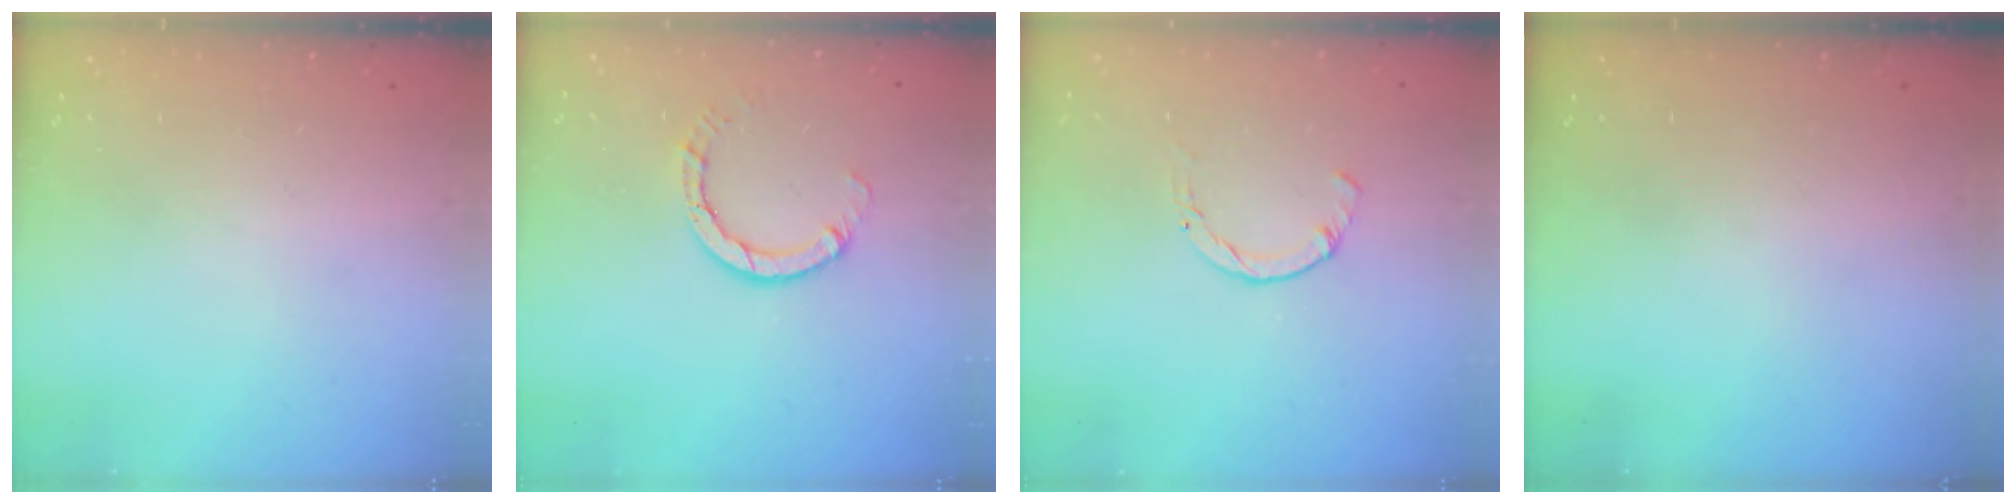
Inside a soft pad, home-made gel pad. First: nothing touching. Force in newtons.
{"total": 4.5, "press": 4.5, "slide": 0.3}
{"total": 0.0}
{"total": 0.0}